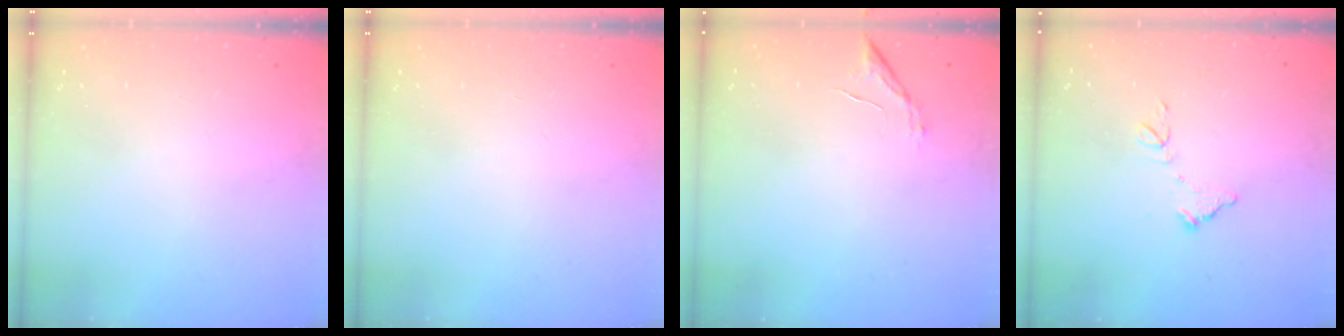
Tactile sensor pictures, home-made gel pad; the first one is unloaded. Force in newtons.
{"total": 0.0}
{"total": 6.6, "press": 6.6, "slide": 0.4}
{"total": 7.0, "press": 7.0, "slide": 0.5}